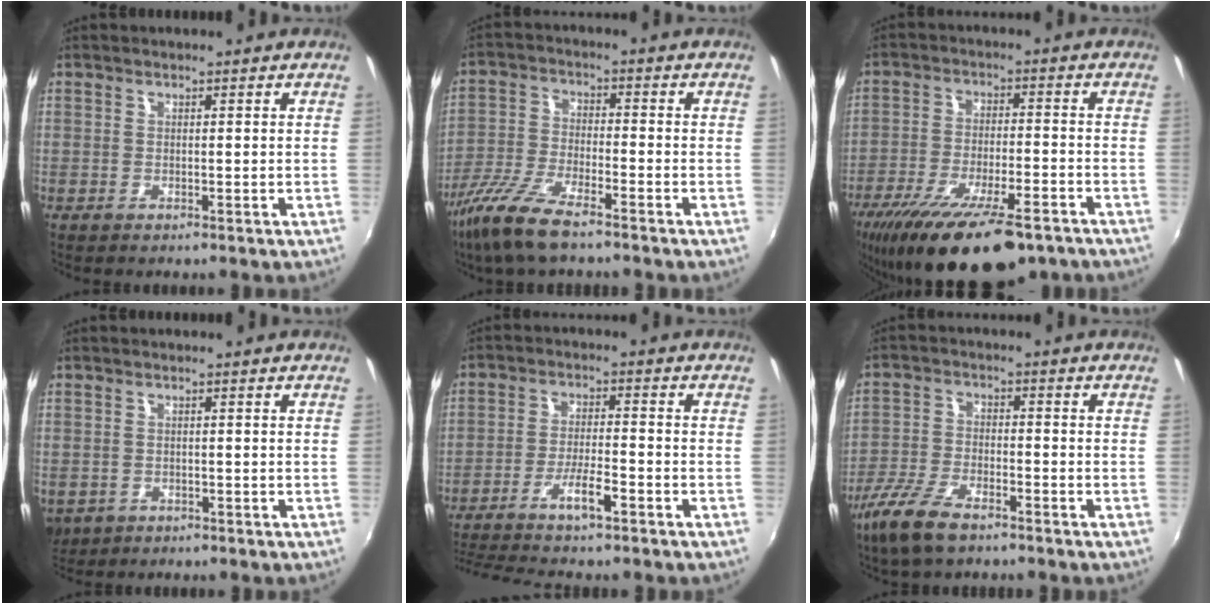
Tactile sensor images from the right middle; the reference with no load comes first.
{"total": 11.0, "force": [-8.0, 2.2, 7.2], "torque": [-0.161, -0.023, -0.159]}
{"total": 20.0, "force": [-14.2, 5.8, 12.9], "torque": [-0.242, -0.053, -0.220]}
{"total": 5.9, "force": [-2.0, 4.8, 2.8], "torque": [-0.064, -0.017, -0.025]}
{"total": 9.2, "force": [-7.2, 0.5, 5.6], "torque": [-0.126, -0.010, -0.126]}
{"total": 9.2, "force": [-6.5, 3.2, 5.6], "torque": [-0.136, -0.012, -0.130]}